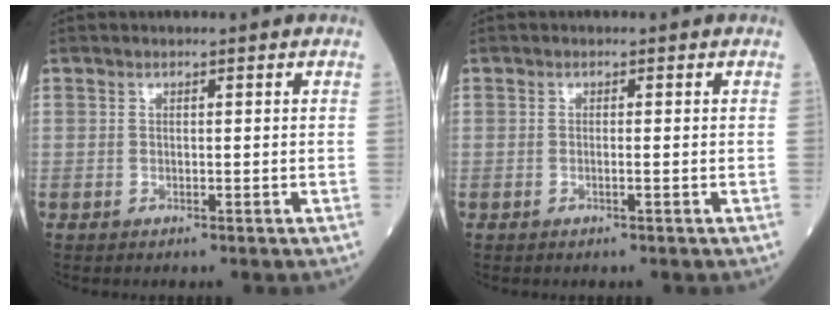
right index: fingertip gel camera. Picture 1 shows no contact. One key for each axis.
{"total": 0.7, "fx": -0.3, "fy": -0.2, "fz": 0.5, "tx": -0.011, "ty": 0.002, "tz": -0.009}